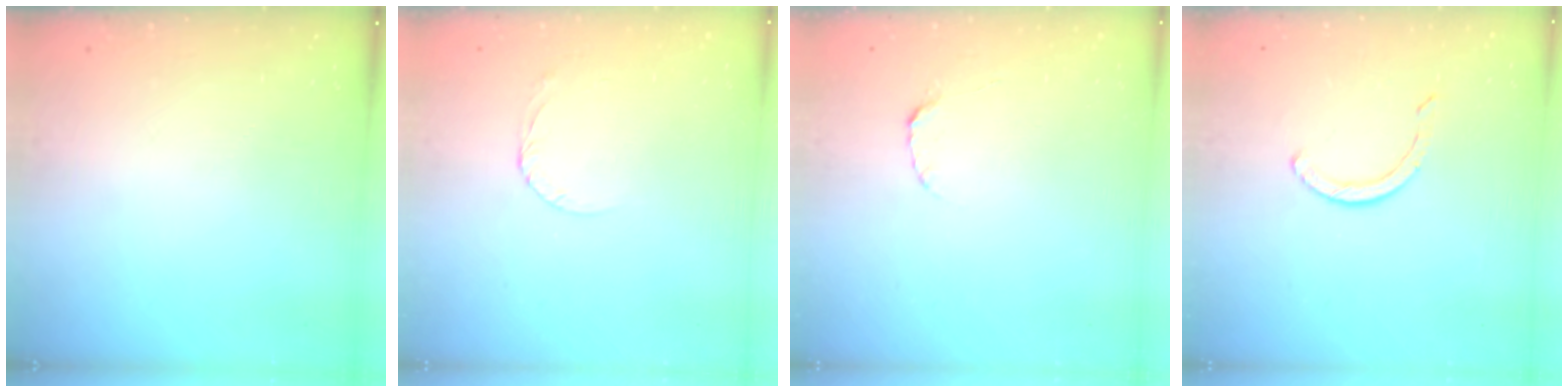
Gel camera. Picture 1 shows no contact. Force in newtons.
{"total": 2.6, "press": 2.6, "slide": 0.1}
{"total": 2.2, "press": 2.2, "slide": 0.3}
{"total": 3.1, "press": 3.1, "slide": 0.1}